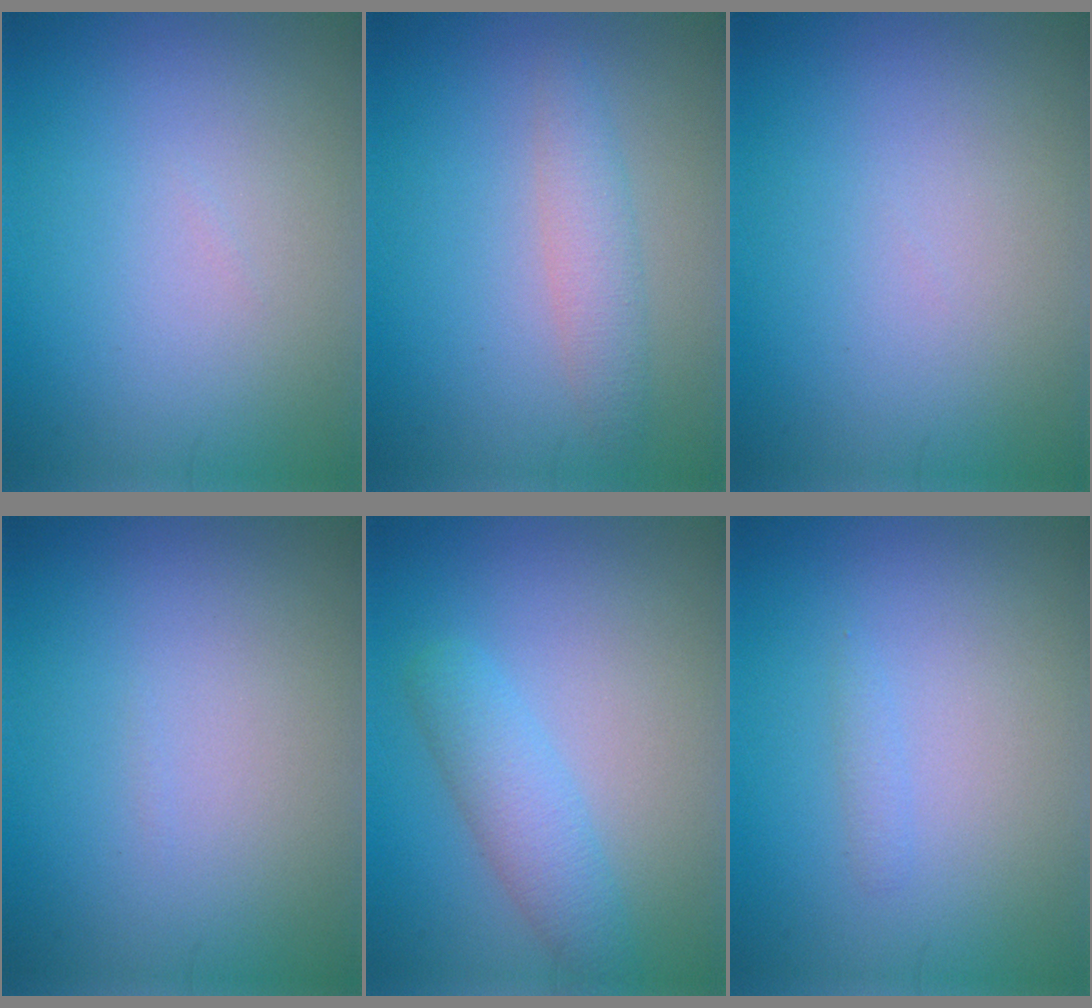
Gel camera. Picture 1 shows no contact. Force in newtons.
{"total": 2.4, "press": 2.4, "slide": 0.0}
{"total": 0.0}
{"total": 0.0}
{"total": 3.3, "press": 3.3, "slide": 0.0}
{"total": 0.7, "press": 0.7, "slide": 0.1}